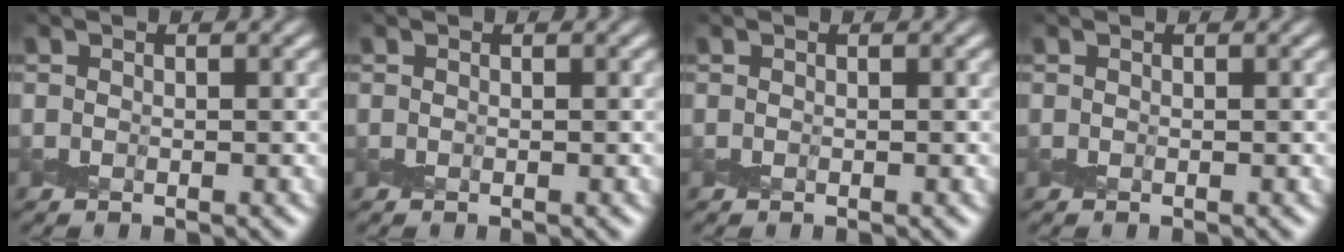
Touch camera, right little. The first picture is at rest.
{"total": 0.0}
{"total": 0.0}
{"total": 0.0}